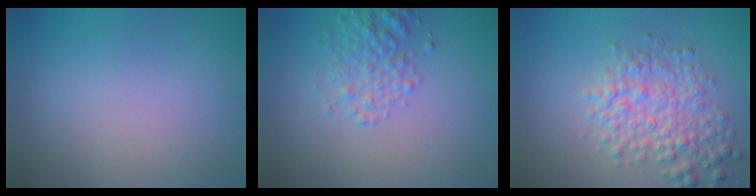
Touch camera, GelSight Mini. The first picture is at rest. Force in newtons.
{"total": 2.7, "press": 2.7, "slide": 0.1}
{"total": 4.5, "press": 4.5, "slide": 0.1}